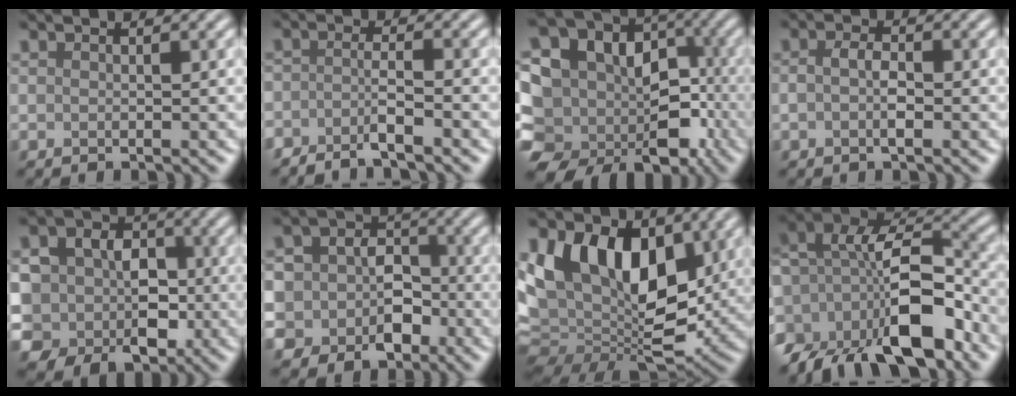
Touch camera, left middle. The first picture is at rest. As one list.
[{"total": 2.4, "force": [-1.9, 0.2, 1.5], "torque": [-0.026, -0.002, -0.043]}, {"total": 19.4, "force": [-7.3, 15.9, 8.4], "torque": [-0.132, 0.004, -0.118]}, {"total": 1.8, "force": [-0.4, 0.7, 1.6], "torque": [-0.030, 0.002, -0.010]}, {"total": 11.0, "force": [-0.9, 9.6, 5.3], "torque": [-0.102, 0.014, -0.038]}, {"total": 9.3, "force": [-1.9, 8.3, 3.8], "torque": [-0.065, 0.009, -0.059]}, {"total": 14.1, "force": [1.7, 9.4, 10.4], "torque": [-0.185, 0.003, 0.015]}, {"total": 11.2, "force": [-4.7, 5.3, 8.6], "torque": [-0.122, 0.006, -0.087]}]